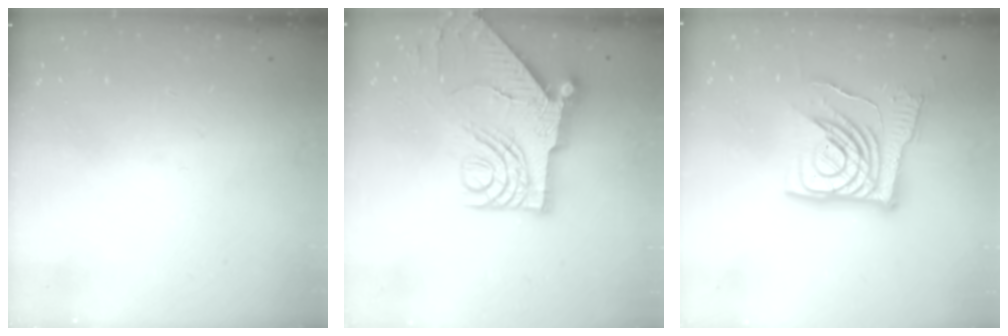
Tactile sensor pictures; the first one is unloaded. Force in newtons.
{"total": 17.7, "press": 17.6, "slide": 1.7}
{"total": 17.1, "press": 16.9, "slide": 2.3}